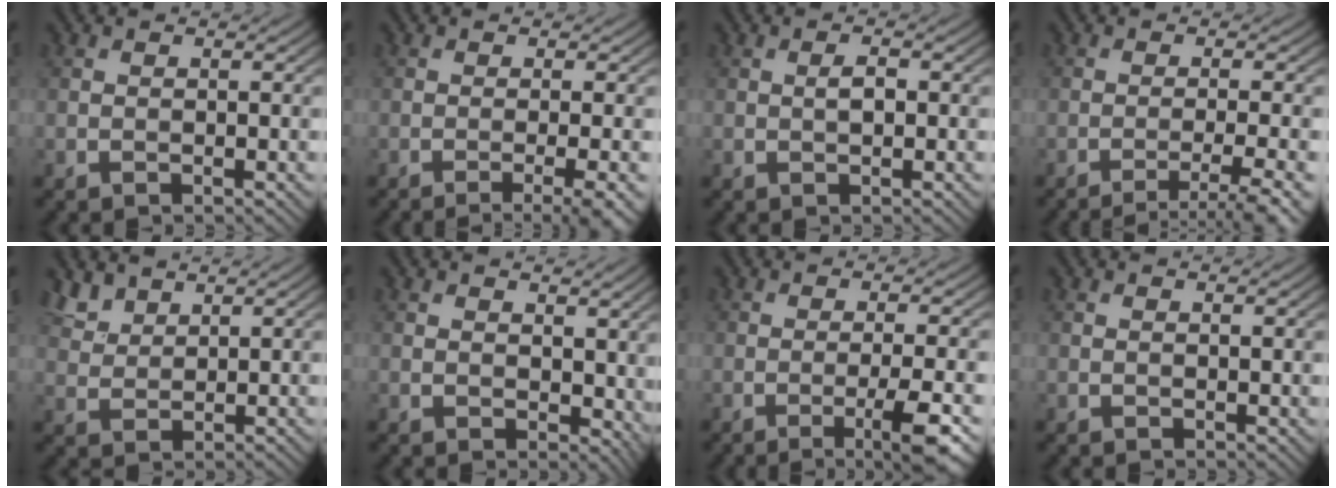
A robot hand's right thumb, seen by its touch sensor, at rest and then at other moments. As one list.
[{"total": 4.4, "force": [-1.7, 0.7, 4.0], "torque": [-0.053, 0.004, -0.034]}, {"total": 1.4, "force": [0.1, 0.6, 1.3], "torque": [-0.023, 0.002, -0.001]}, {"total": 5.1, "force": [-3.1, 0.5, 4.1], "torque": [-0.058, 0.010, -0.059]}, {"total": 3.7, "force": [3.0, 1.6, 1.4], "torque": [-0.040, 0.000, 0.072]}, {"total": 4.4, "force": [2.1, 2.7, 2.9], "torque": [-0.044, -0.005, 0.044]}, {"total": 5.3, "force": [-2.0, 0.6, 4.9], "torque": [-0.073, 0.010, -0.037]}, {"total": 0.5, "force": [0.4, 0.2, 0.3], "torque": [-0.005, -0.002, 0.007]}]